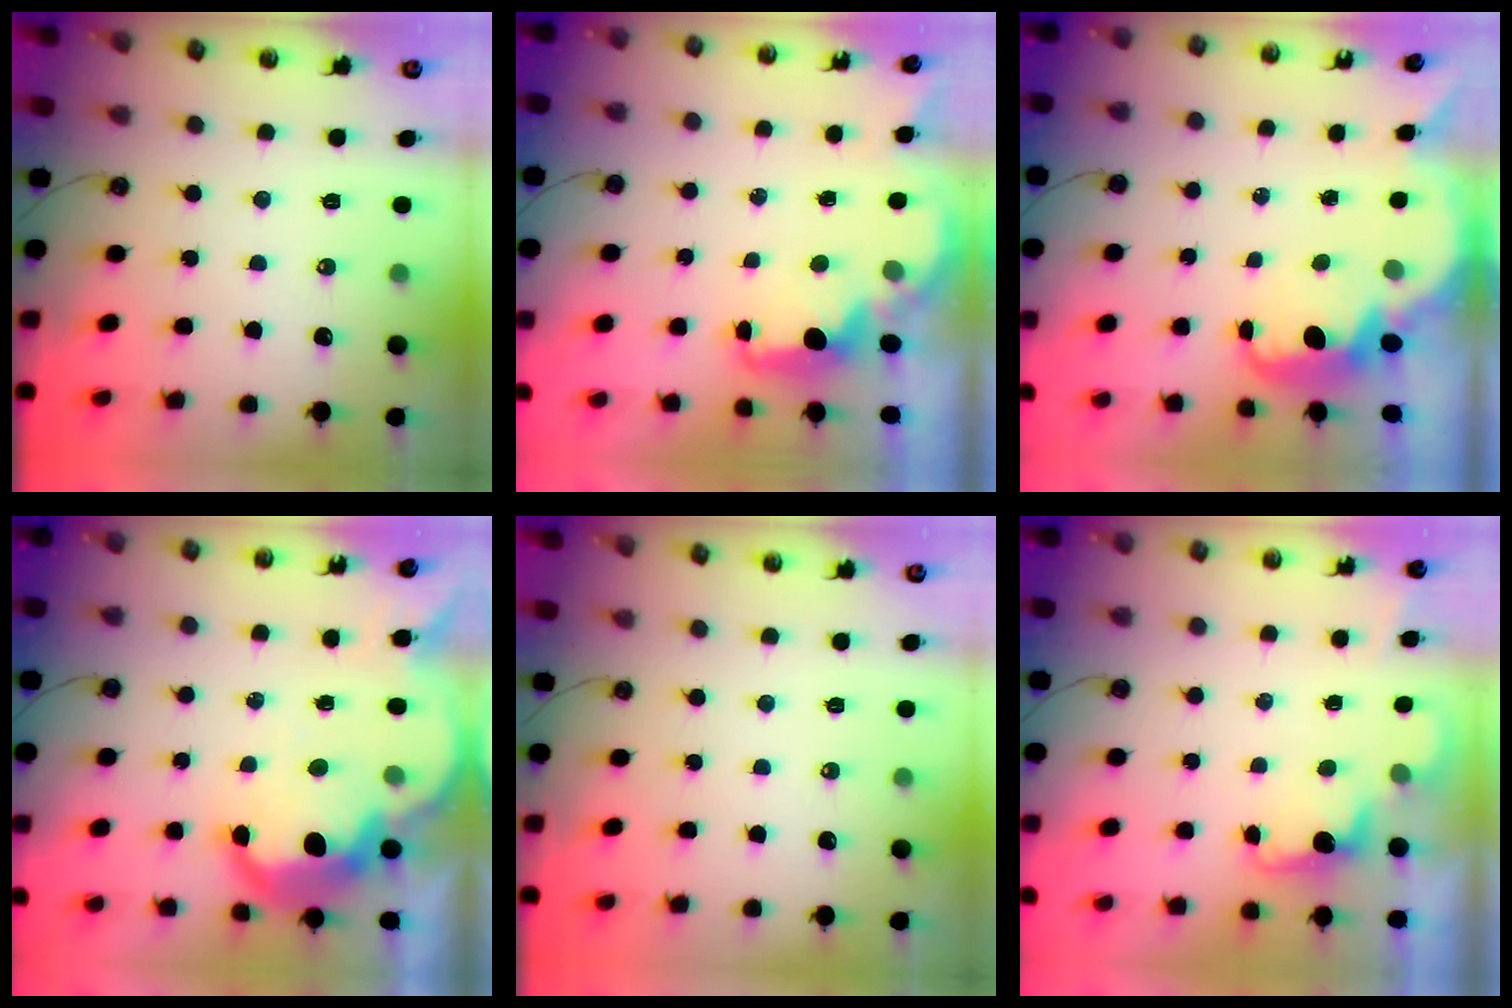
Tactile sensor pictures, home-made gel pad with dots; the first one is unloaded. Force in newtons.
{"total": 2.8, "press": 2.6, "slide": 0.9}
{"total": 3.8, "press": 3.8, "slide": 0.4}
{"total": 13.7, "press": 13.6, "slide": 0.7}
{"total": 0.0}
{"total": 1.3, "press": 1.0, "slide": 0.9}